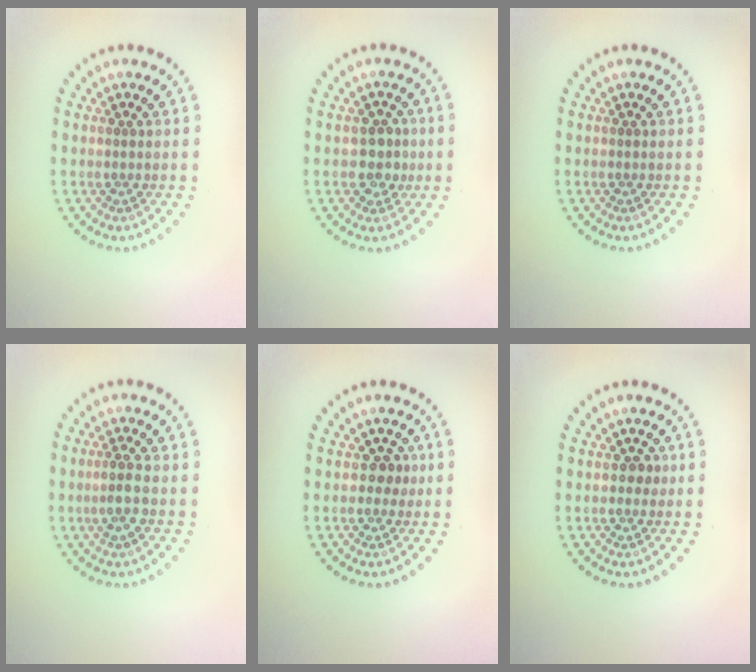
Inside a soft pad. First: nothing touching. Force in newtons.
{"total": 2.4, "press": 2.3, "slide": 0.9}
{"total": 0.0}
{"total": 1.7, "press": 1.5, "slide": 0.8}
{"total": 1.2, "press": 1.1, "slide": 0.5}
{"total": 1.0, "press": 1.0, "slide": 0.4}